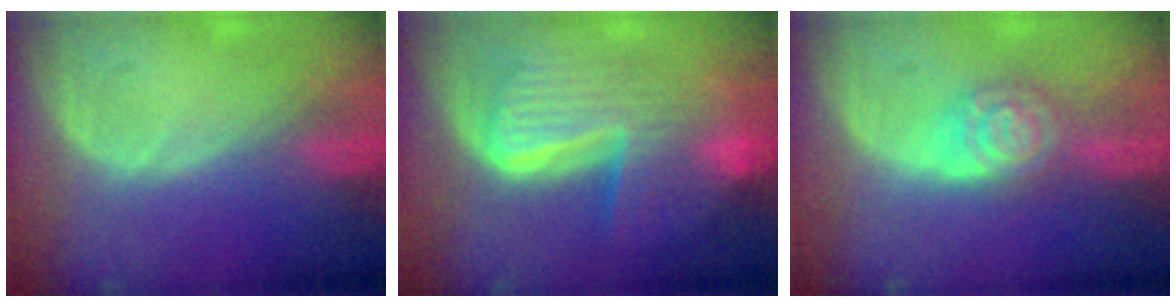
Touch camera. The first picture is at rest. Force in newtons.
{"total": 10.4, "press": 10.4, "slide": 1.0}
{"total": 6.3, "press": 6.3, "slide": 0.4}